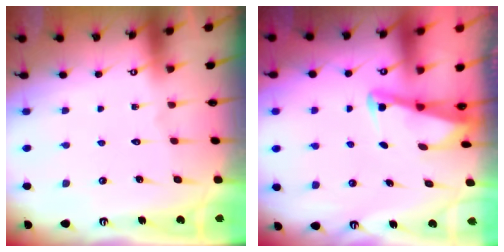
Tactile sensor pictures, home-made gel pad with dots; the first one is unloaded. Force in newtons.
{"total": 2.9, "press": 2.9, "slide": 0.4}